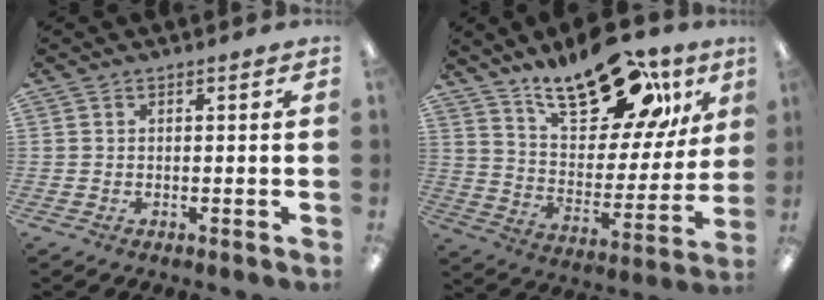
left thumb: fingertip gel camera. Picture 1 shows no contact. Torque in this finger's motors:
{"motor_torque": [1.49, 1.61, 1.62, -1.15, 0.26]}